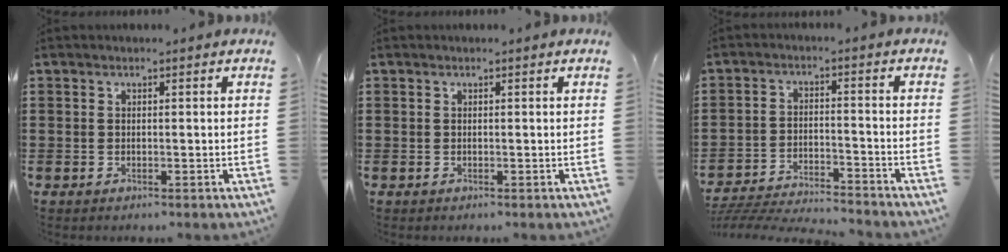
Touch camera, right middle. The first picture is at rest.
{"total": 0.0}
{"total": 5.0, "force": [-4.9, 0.1, 1.0], "torque": [-0.032, -0.005, -0.104]}